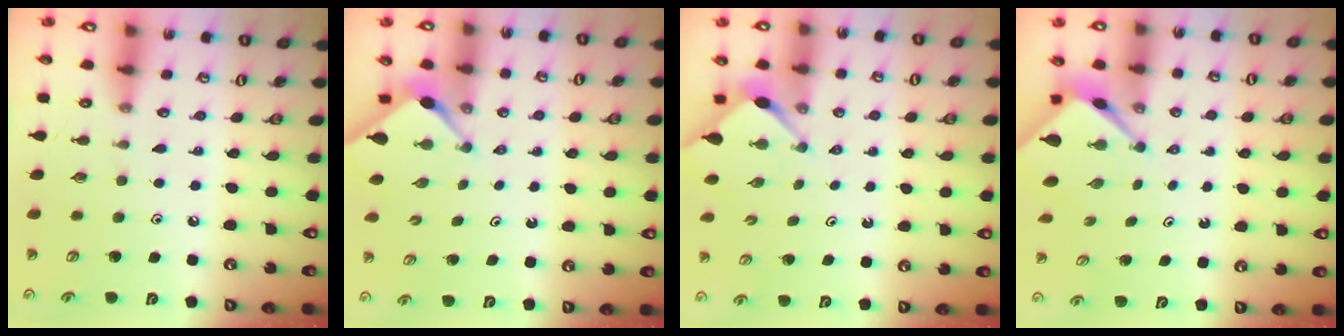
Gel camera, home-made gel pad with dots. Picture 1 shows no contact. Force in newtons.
{"total": 3.1, "press": 3.1, "slide": 0.2}
{"total": 2.6, "press": 2.6, "slide": 0.3}
{"total": 2.6, "press": 2.6, "slide": 0.1}